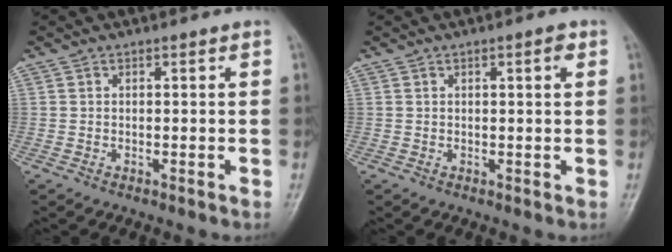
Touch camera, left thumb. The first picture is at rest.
{"total": 1.8, "force": [0.7, 0.4, 1.6], "torque": [-0.023, 0.000, 0.010]}